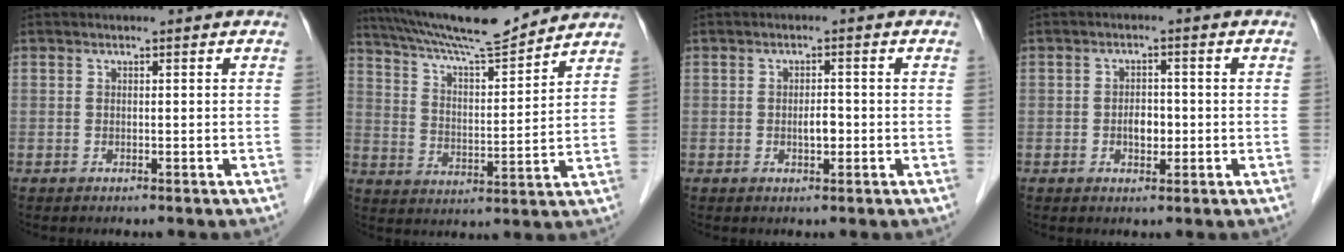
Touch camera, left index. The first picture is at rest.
{"total": 14.1, "force": [13.1, 0.3, 5.3], "torque": [-0.102, 0.007, 0.221]}
{"total": 2.0, "force": [-0.5, 0.8, 1.8], "torque": [-0.031, 0.002, -0.006]}
{"total": 2.8, "force": [-0.6, 1.7, 2.2], "torque": [-0.036, 0.004, -0.007]}